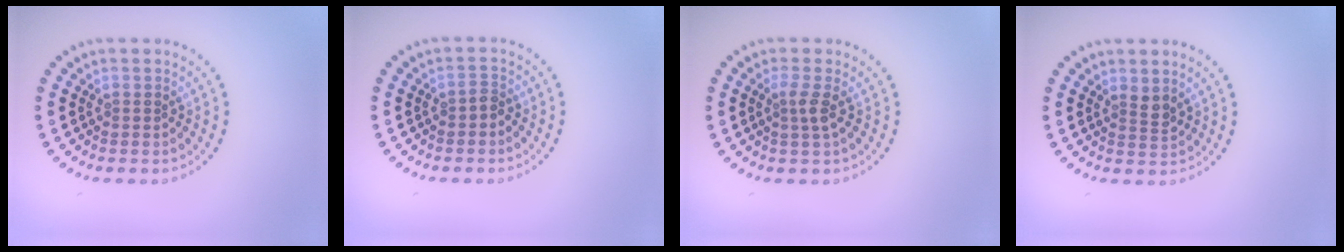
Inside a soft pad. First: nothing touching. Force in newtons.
{"total": 1.0, "press": 0.8, "slide": 0.6}
{"total": 1.6, "press": 1.1, "slide": 1.1}
{"total": 1.3, "press": 1.0, "slide": 0.8}